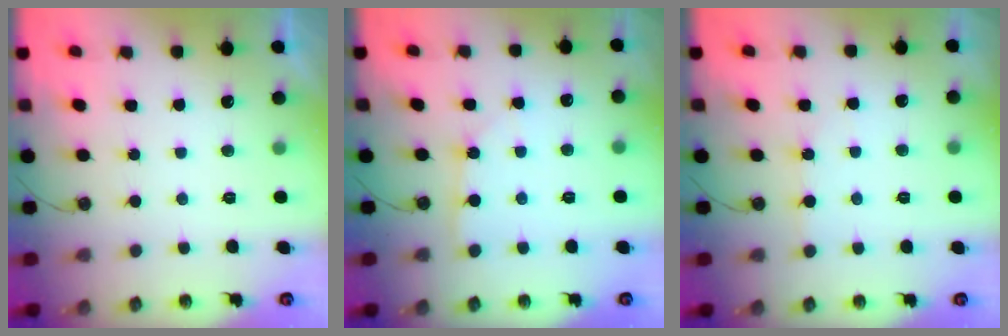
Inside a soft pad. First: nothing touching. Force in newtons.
{"total": 1.8, "press": 1.7, "slide": 0.3}
{"total": 2.9, "press": 2.9, "slide": 0.3}